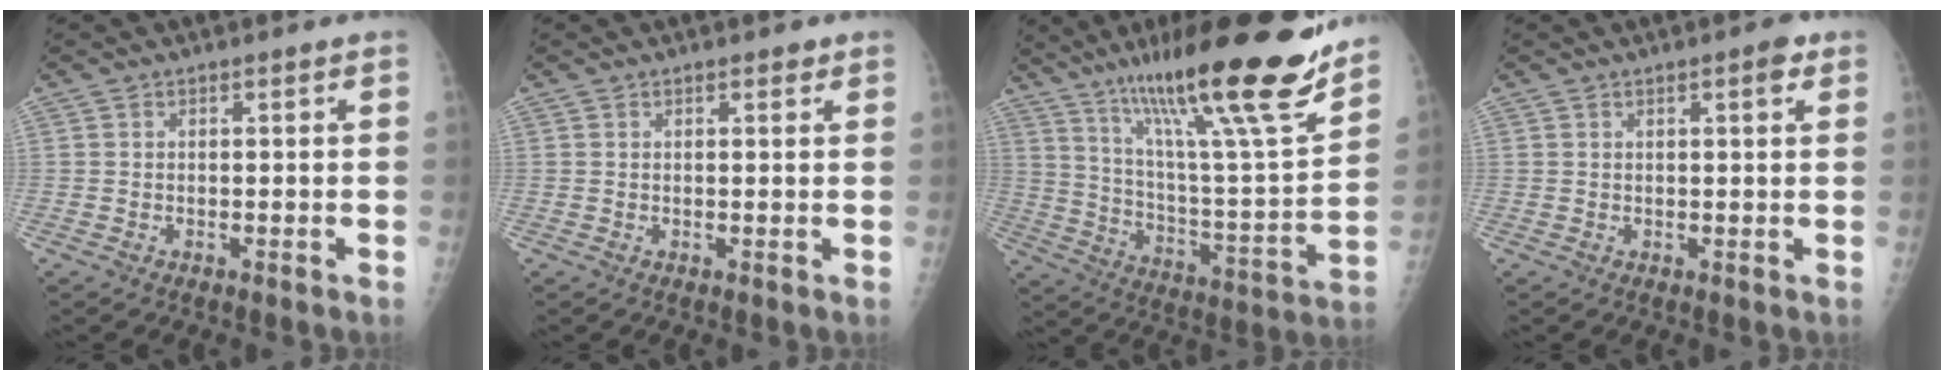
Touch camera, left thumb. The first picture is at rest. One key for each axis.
{"total": 1.4, "fx": 1.0, "fy": 0.5, "fz": 0.9, "tx": -0.008, "ty": -0.003, "tz": 0.011}
{"total": 27.2, "fx": 19.2, "fy": 2.8, "fz": 19.1, "tx": -0.288, "ty": -0.075, "tz": 0.315}
{"total": 2.6, "fx": 1.3, "fy": 0.6, "fz": 2.2, "tx": -0.026, "ty": -0.003, "tz": 0.015}